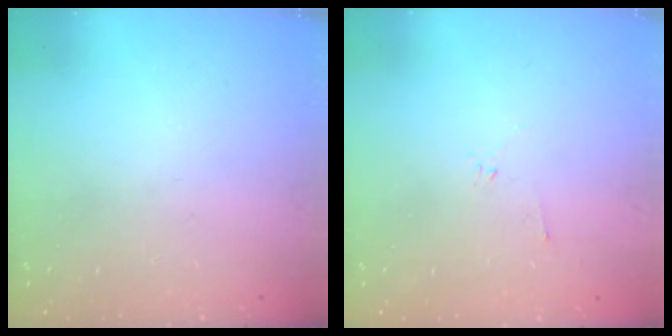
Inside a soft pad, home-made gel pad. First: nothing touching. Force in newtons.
{"total": 2.2, "press": 2.1, "slide": 0.7}